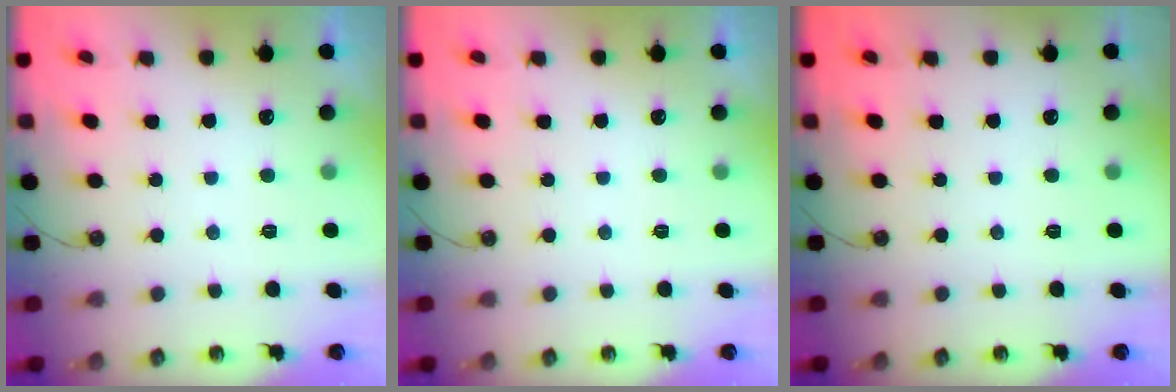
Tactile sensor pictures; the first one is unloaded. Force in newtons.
{"total": 0.0}
{"total": 0.0}